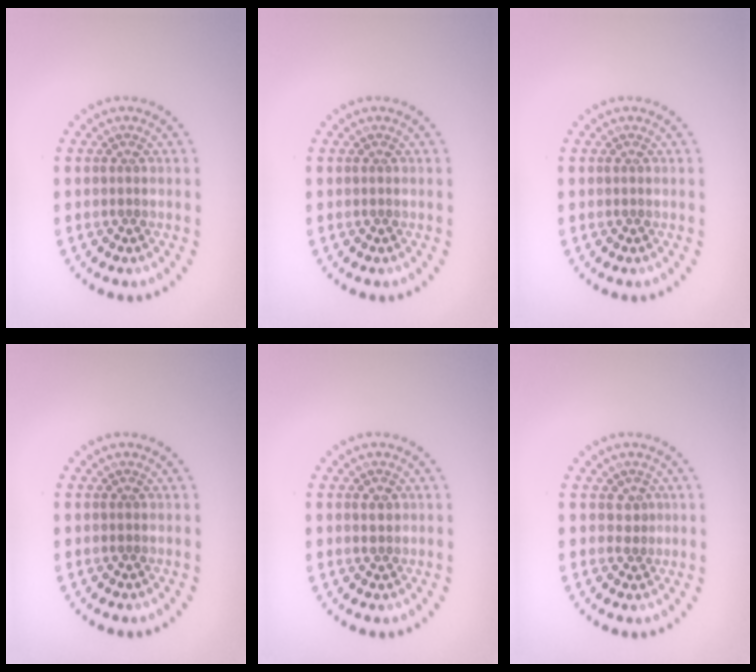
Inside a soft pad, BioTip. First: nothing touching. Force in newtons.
{"total": 0.0}
{"total": 0.0}
{"total": 0.0}
{"total": 1.0, "press": 1.0, "slide": 0.3}
{"total": 0.9, "press": 0.7, "slide": 0.6}